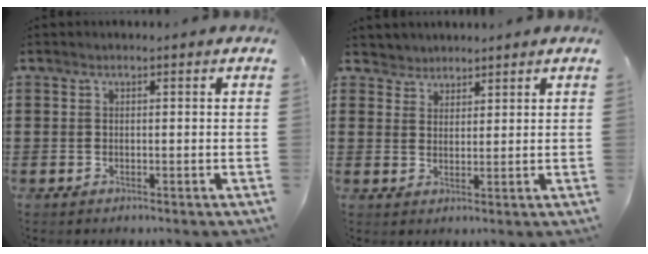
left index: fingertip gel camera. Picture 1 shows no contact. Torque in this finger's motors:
{"motor_torque": [0.11, 0.07, -0.03, -0.01]}